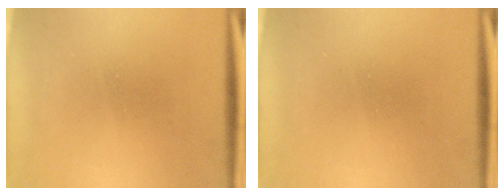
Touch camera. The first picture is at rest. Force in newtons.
{"total": 0.0}